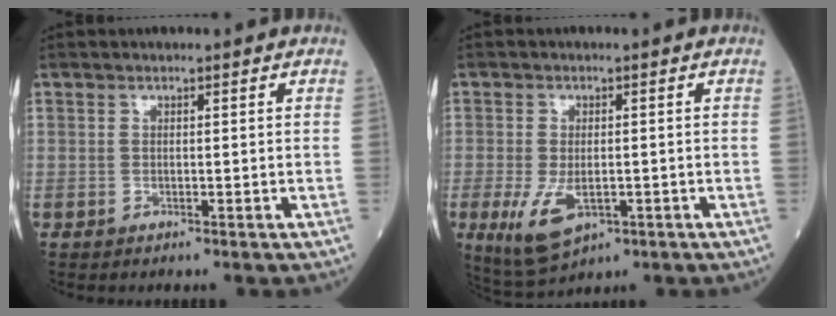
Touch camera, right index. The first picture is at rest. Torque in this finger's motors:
{"motor_torque": [0.79, -0.17, 0.17, 0.05]}